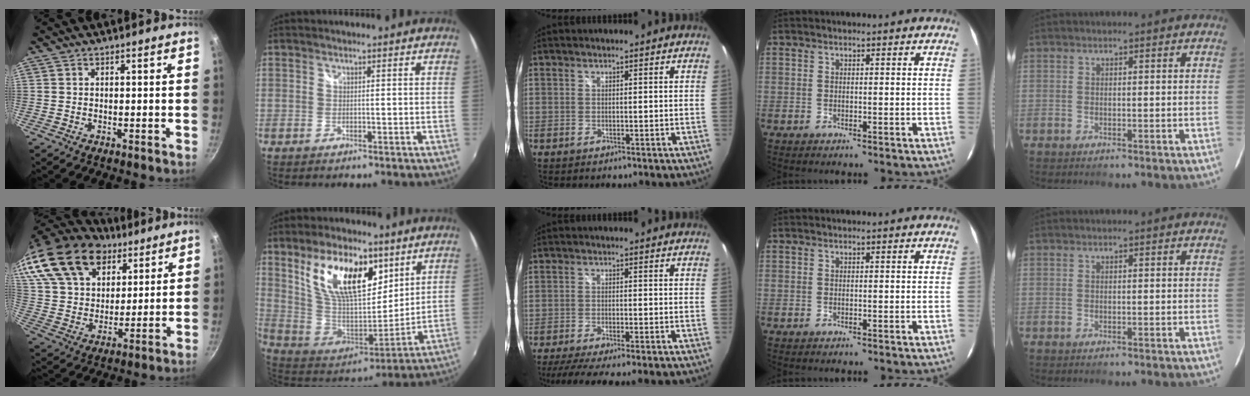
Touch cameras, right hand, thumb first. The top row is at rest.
{"thumb": {"total": 28.1, "force": [17.5, 17.1, 13.9], "torque": [-0.287, -0.008, 0.326]}, "index": {"total": 21.3, "force": [9.8, 10.9, 15.5], "torque": [-0.297, 0.013, 0.192]}, "middle": {"total": 8.8, "force": [-7.2, -0.1, 5.1], "torque": [-0.105, -0.027, -0.112]}}